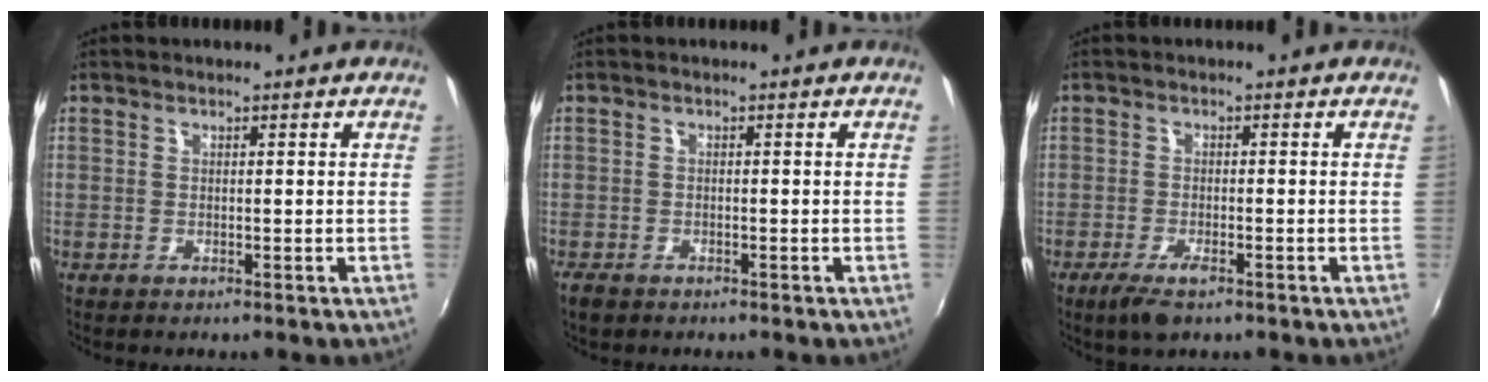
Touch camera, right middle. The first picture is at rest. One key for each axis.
{"total": 2.2, "fx": -1.7, "fy": 1.0, "fz": 1.0, "tx": -0.025, "ty": -0.005, "tz": -0.031}
{"total": 4.3, "fx": -2.8, "fy": 1.5, "fz": 2.9, "tx": -0.071, "ty": -0.012, "tz": -0.053}